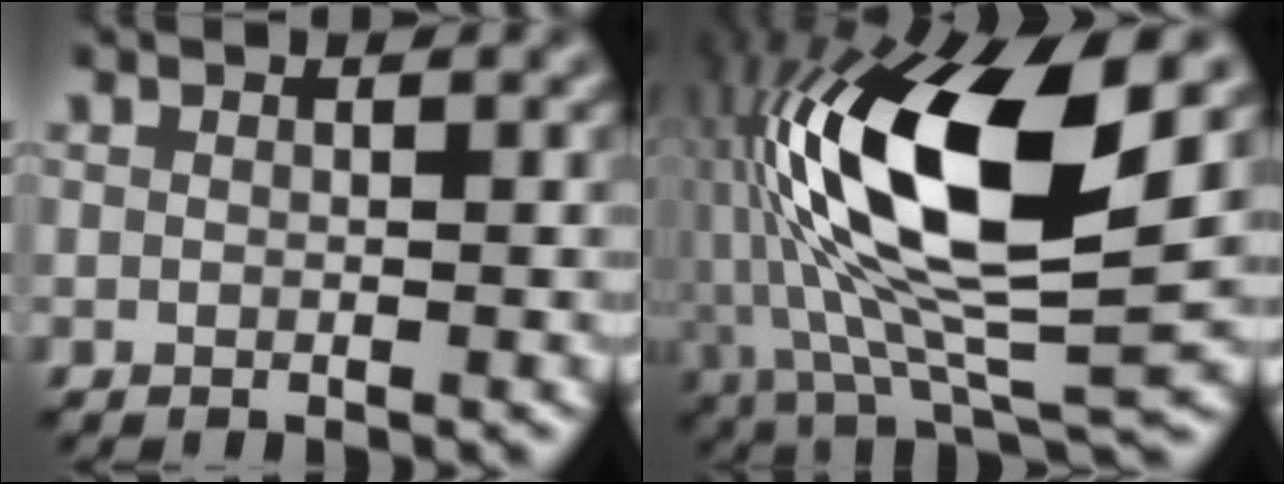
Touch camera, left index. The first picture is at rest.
{"total": 16.0, "force": [2.4, 5.9, 14.6], "torque": [-0.283, 0.007, 0.036]}